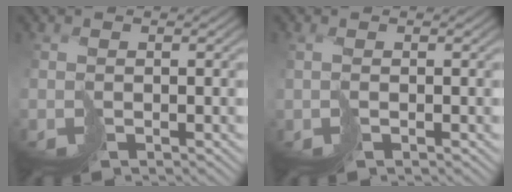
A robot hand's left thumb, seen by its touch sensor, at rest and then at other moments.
{"total": 0.5, "force": [0.2, 0.2, 0.4], "torque": [-0.014, 0.001, 0.001]}